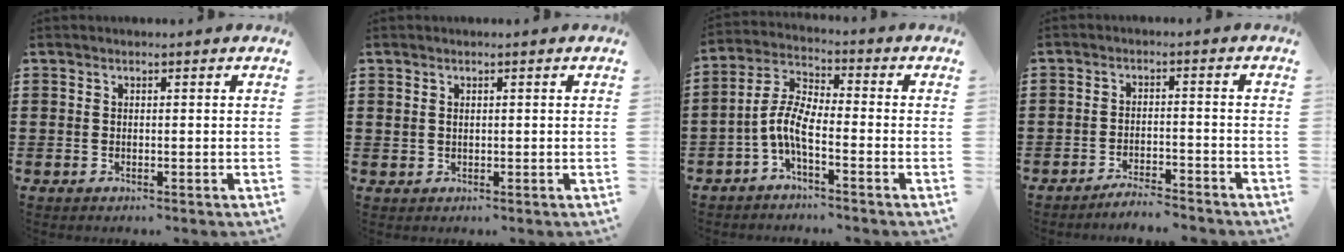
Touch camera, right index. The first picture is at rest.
{"total": 0.8, "force": [0.5, 0.6, 0.3], "torque": [-0.007, 0.004, 0.010]}
{"total": 6.1, "force": [-2.9, 2.0, 5.0], "torque": [-0.132, -0.008, -0.065]}
{"total": 3.3, "force": [-3.3, 0.0, 0.4], "torque": [-0.010, 0.002, -0.068]}